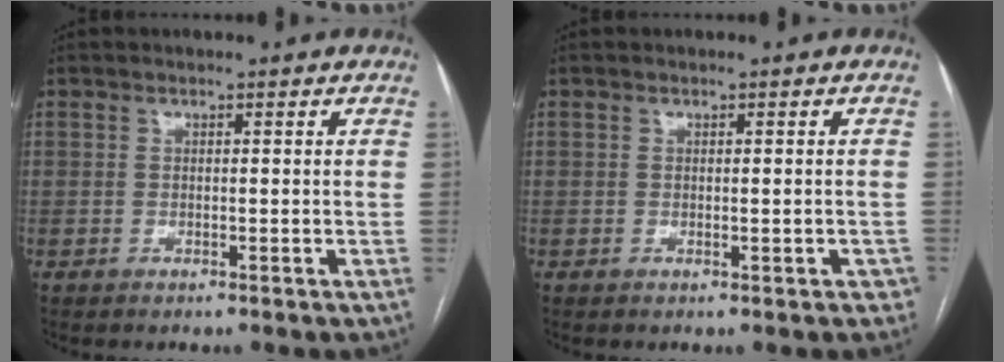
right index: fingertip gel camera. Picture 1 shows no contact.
{"total": 1.1, "force": [-0.5, 0.5, 0.9], "torque": [-0.007, 0.001, -0.001]}